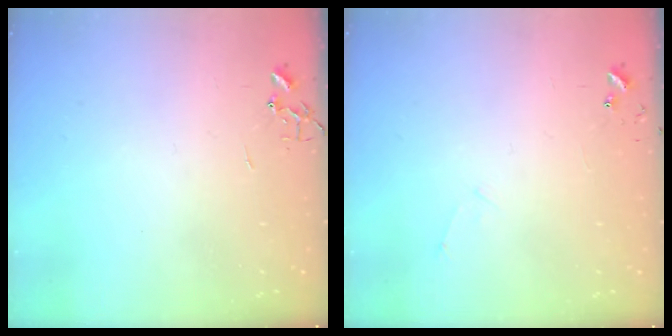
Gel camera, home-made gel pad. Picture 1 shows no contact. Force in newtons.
{"total": 4.8, "press": 4.8, "slide": 0.5}